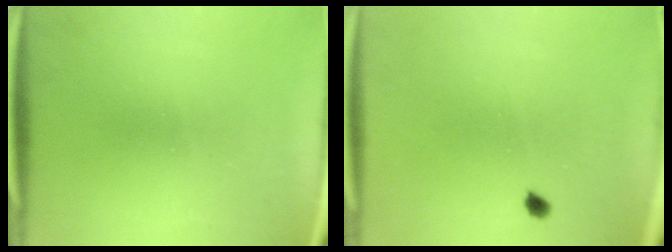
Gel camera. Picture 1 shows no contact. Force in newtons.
{"total": 1.1}